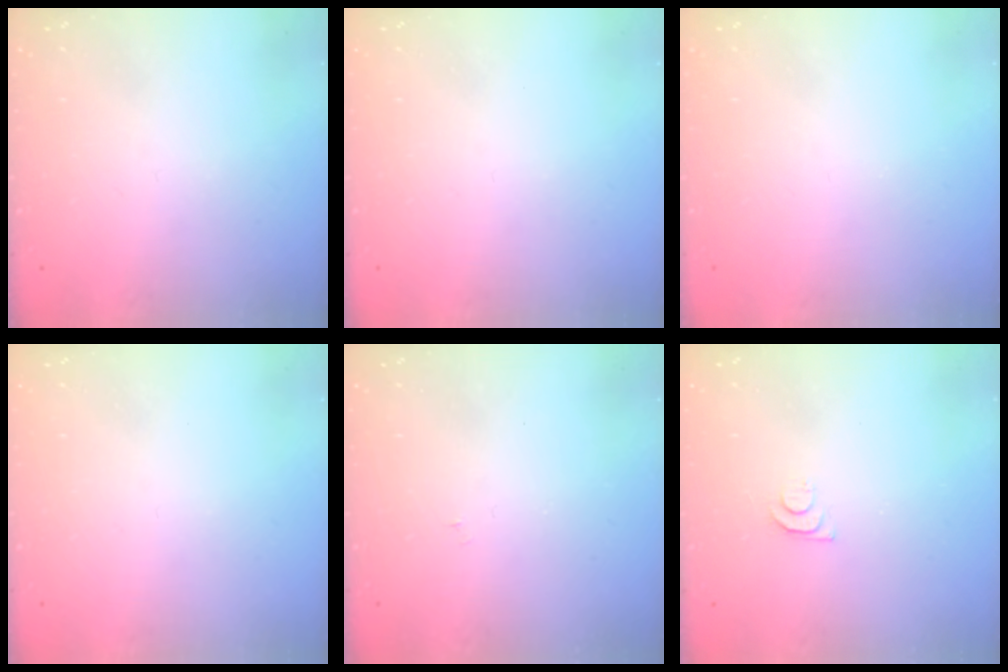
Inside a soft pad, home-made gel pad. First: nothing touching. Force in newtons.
{"total": 0.0}
{"total": 0.0}
{"total": 0.0}
{"total": 3.0, "press": 3.0, "slide": 0.3}
{"total": 4.6, "press": 4.6, "slide": 0.6}